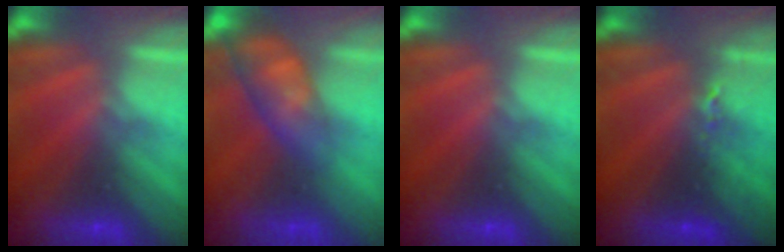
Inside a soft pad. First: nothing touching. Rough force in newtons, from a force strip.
{"total": 4.6}
{"total": 0.0}
{"total": 2.4}